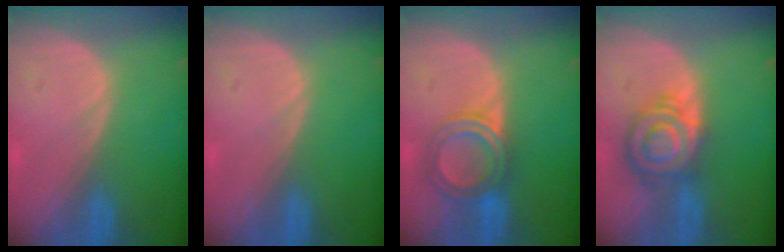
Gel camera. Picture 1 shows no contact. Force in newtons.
{"total": 0.0}
{"total": 5.5, "press": 5.4, "slide": 0.6}
{"total": 7.4, "press": 7.4, "slide": 0.4}